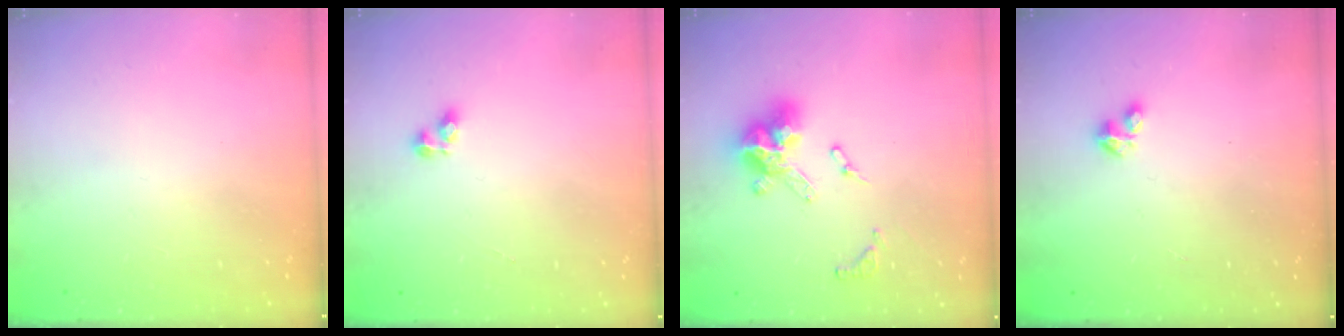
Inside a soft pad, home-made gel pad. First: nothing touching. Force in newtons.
{"total": 3.0, "press": 2.9, "slide": 0.6}
{"total": 13.5, "press": 13.4, "slide": 1.3}
{"total": 1.6, "press": 1.6, "slide": 0.4}